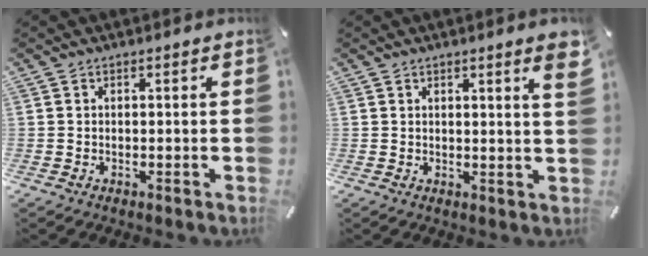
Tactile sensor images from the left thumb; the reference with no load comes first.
{"total": 4.0, "force": [2.1, 0.3, 3.4], "torque": [-0.053, -0.009, 0.033]}